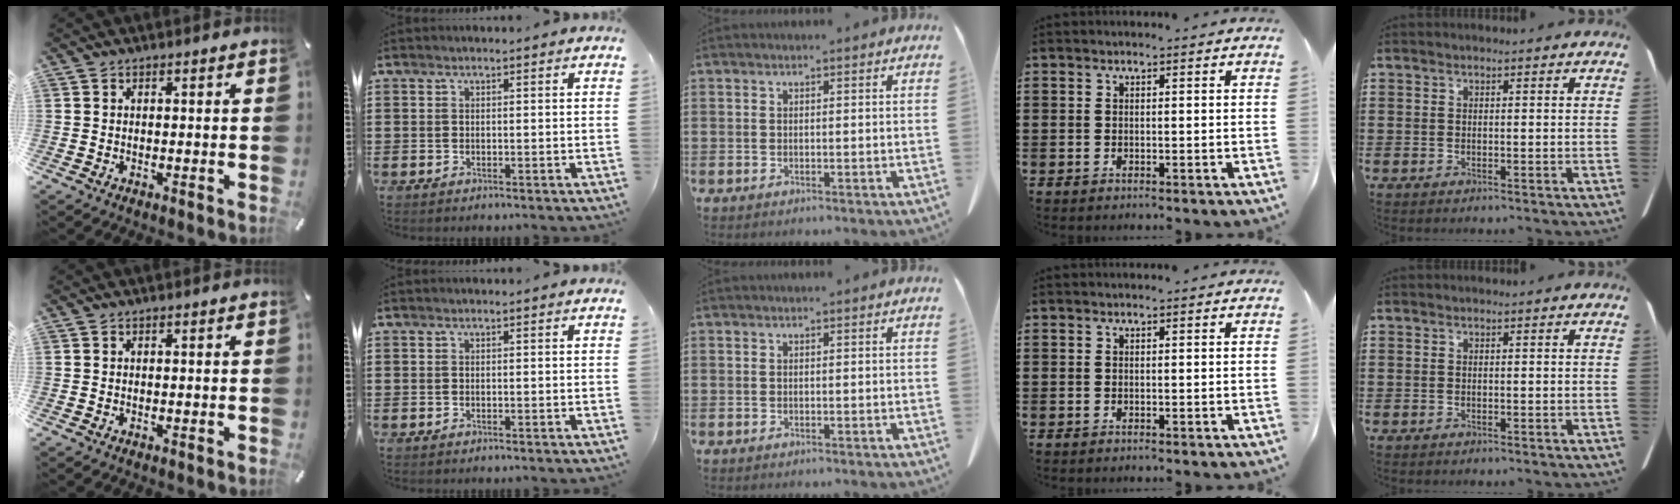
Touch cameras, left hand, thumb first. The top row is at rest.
{}